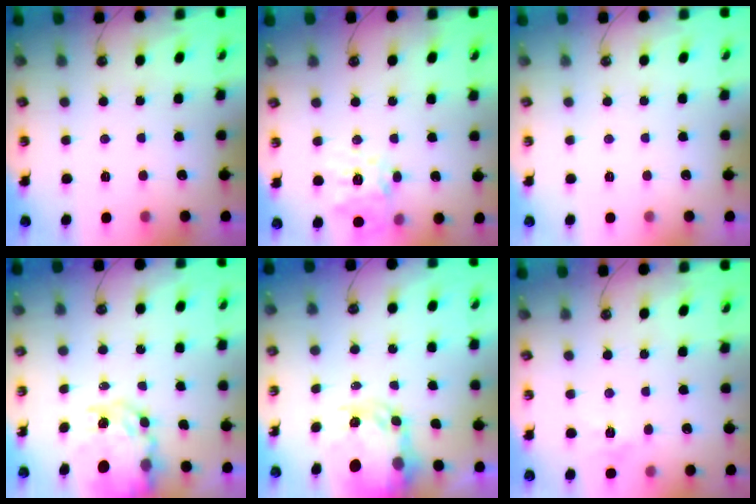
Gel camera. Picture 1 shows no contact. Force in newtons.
{"total": 14.4, "press": 14.3, "slide": 1.9}
{"total": 0.0}
{"total": 10.4, "press": 10.4, "slide": 1.0}
{"total": 6.5, "press": 6.5, "slide": 0.7}
{"total": 4.6, "press": 4.6, "slide": 0.6}